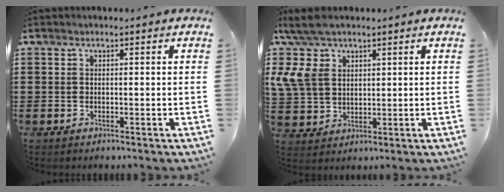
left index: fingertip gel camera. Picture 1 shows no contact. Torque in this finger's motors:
{"motor_torque": [2.00, -0.14, 0.86, 0.21]}